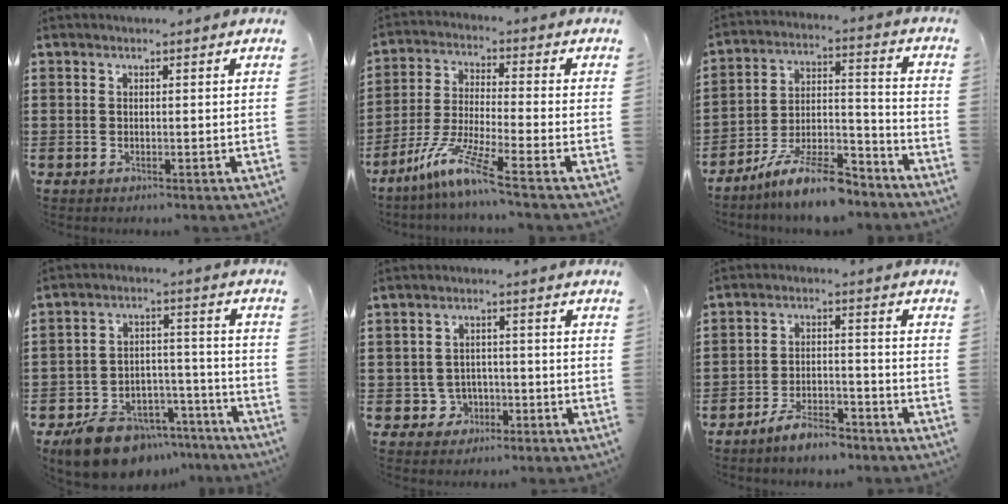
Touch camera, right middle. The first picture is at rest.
{"total": 8.4, "force": [-6.0, 0.1, 5.9], "torque": [-0.128, -0.016, -0.118]}
{"total": 11.0, "force": [-9.3, 1.6, 5.5], "torque": [-0.097, 0.026, -0.177]}
{"total": 9.9, "force": [-8.4, 4.4, 2.9], "torque": [-0.049, 0.044, -0.155]}
{"total": 3.1, "force": [-1.6, 2.6, 0.8], "torque": [-0.025, 0.005, -0.036]}
{"total": 5.5, "force": [-5.0, 1.1, 2.2], "torque": [-0.048, 0.004, -0.097]}